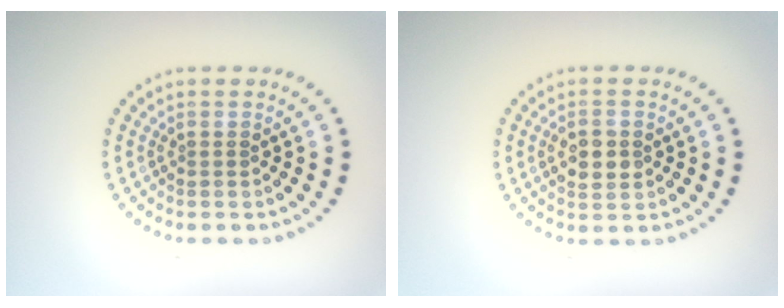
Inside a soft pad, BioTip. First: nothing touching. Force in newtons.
{"total": 2.5, "press": 2.5, "slide": 0.2}